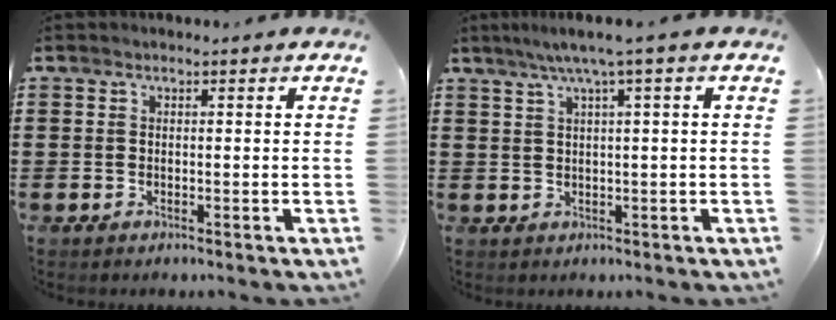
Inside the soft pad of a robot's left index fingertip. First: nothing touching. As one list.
[{"total": 3.2, "force": [1.3, -0.3, 2.9], "torque": [-0.057, -0.002, 0.019]}]